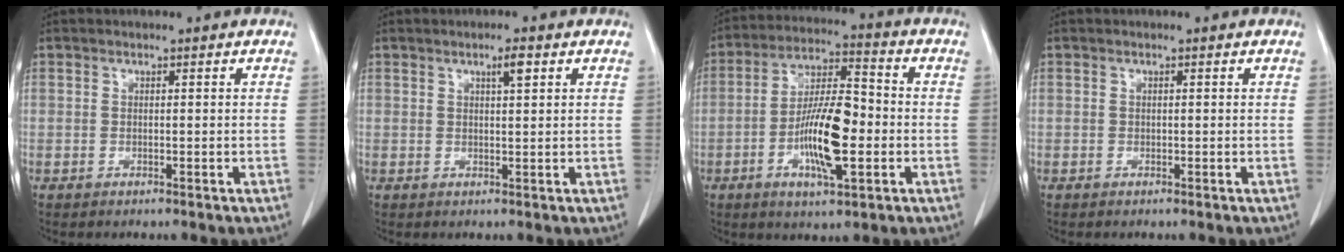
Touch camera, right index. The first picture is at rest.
{"total": 2.2, "force": [1.1, 0.3, 1.9], "torque": [-0.034, 0.000, 0.018]}
{"total": 12.3, "force": [-2.9, 3.2, 11.6], "torque": [-0.219, 0.003, -0.049]}
{"total": 0.0}